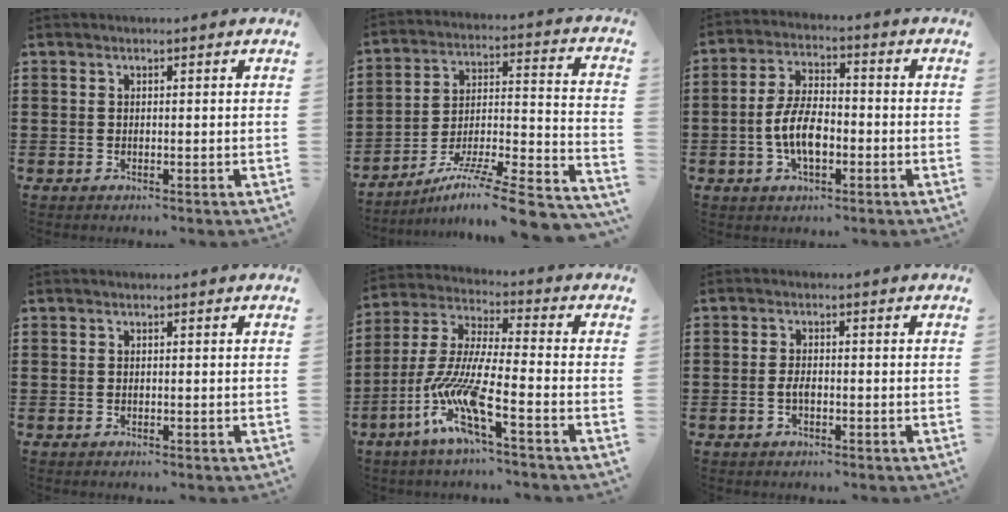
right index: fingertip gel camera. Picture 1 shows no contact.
{"total": 9.7, "force": [-7.2, -0.2, 6.5], "torque": [-0.109, -0.012, -0.143]}
{"total": 7.4, "force": [-2.0, 3.4, 6.3], "torque": [-0.144, -0.003, -0.042]}
{"total": 0.0}
{"total": 11.2, "force": [-6.6, 1.4, 8.9], "torque": [-0.213, -0.026, -0.139]}
{"total": 2.2, "force": [-0.8, 1.0, 1.9], "torque": [-0.044, -0.002, -0.016]}